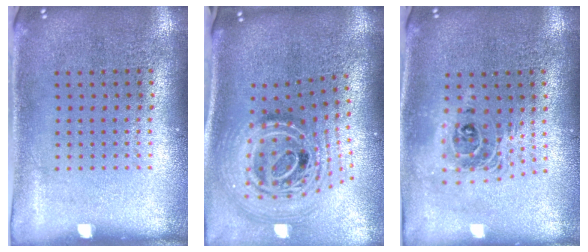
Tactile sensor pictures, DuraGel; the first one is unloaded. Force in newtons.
{"total": 2.9, "press": 2.0, "slide": 2.2}
{"total": 1.8, "press": 1.4, "slide": 1.1}